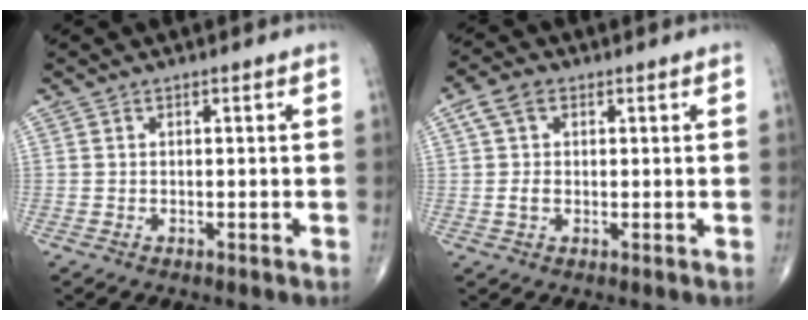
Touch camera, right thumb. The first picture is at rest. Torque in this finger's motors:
{"motor_torque": [-0.10, 0.19, 0.21, -0.03, 0.09]}